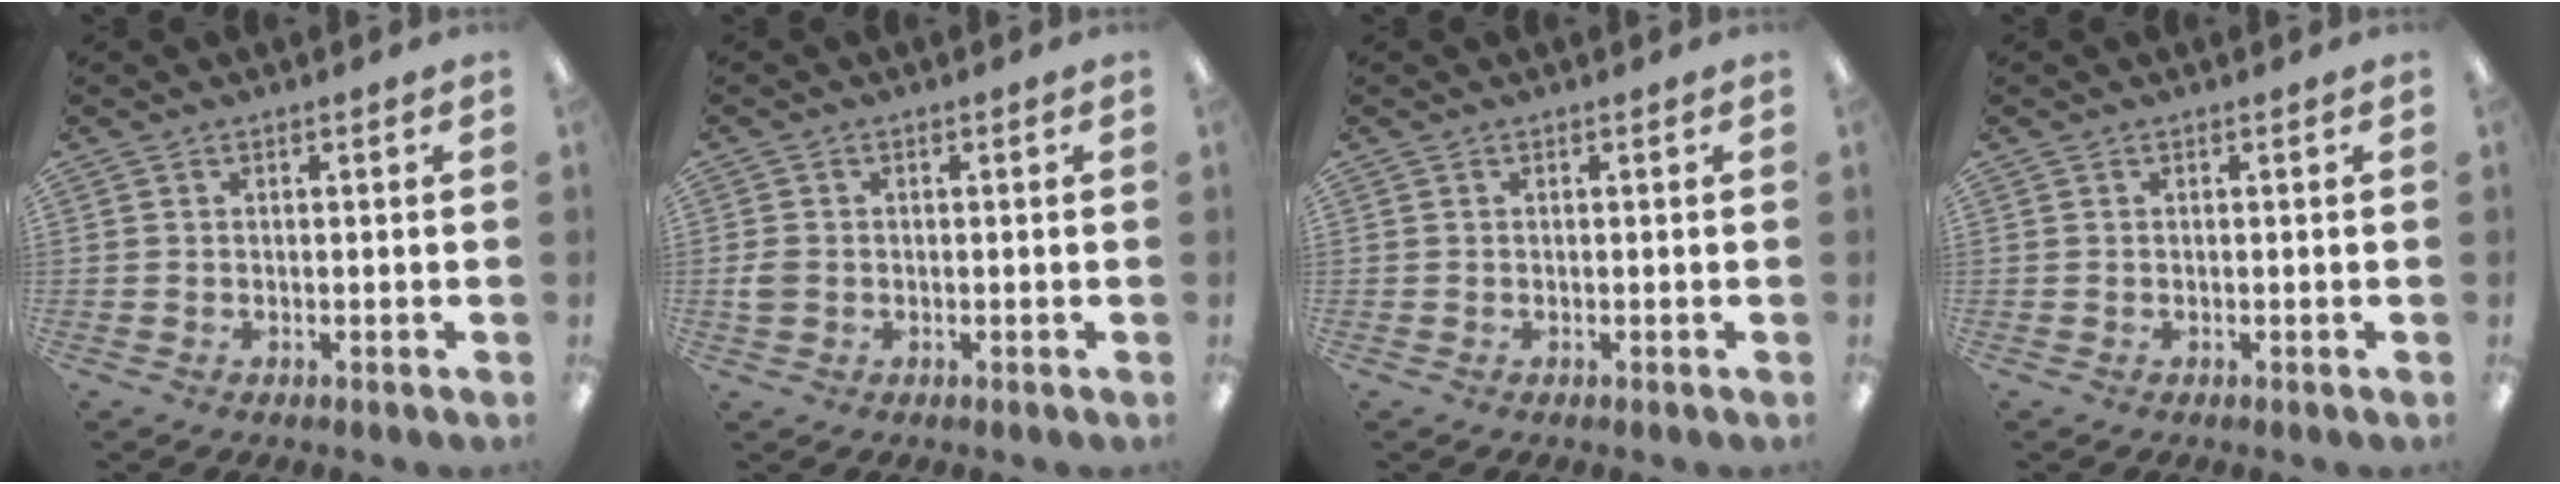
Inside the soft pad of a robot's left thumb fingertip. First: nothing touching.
{"total": 2.5, "force": [-0.3, 2.0, 1.4], "torque": [-0.025, 0.005, -0.005]}
{"total": 0.0}
{"total": 0.0}